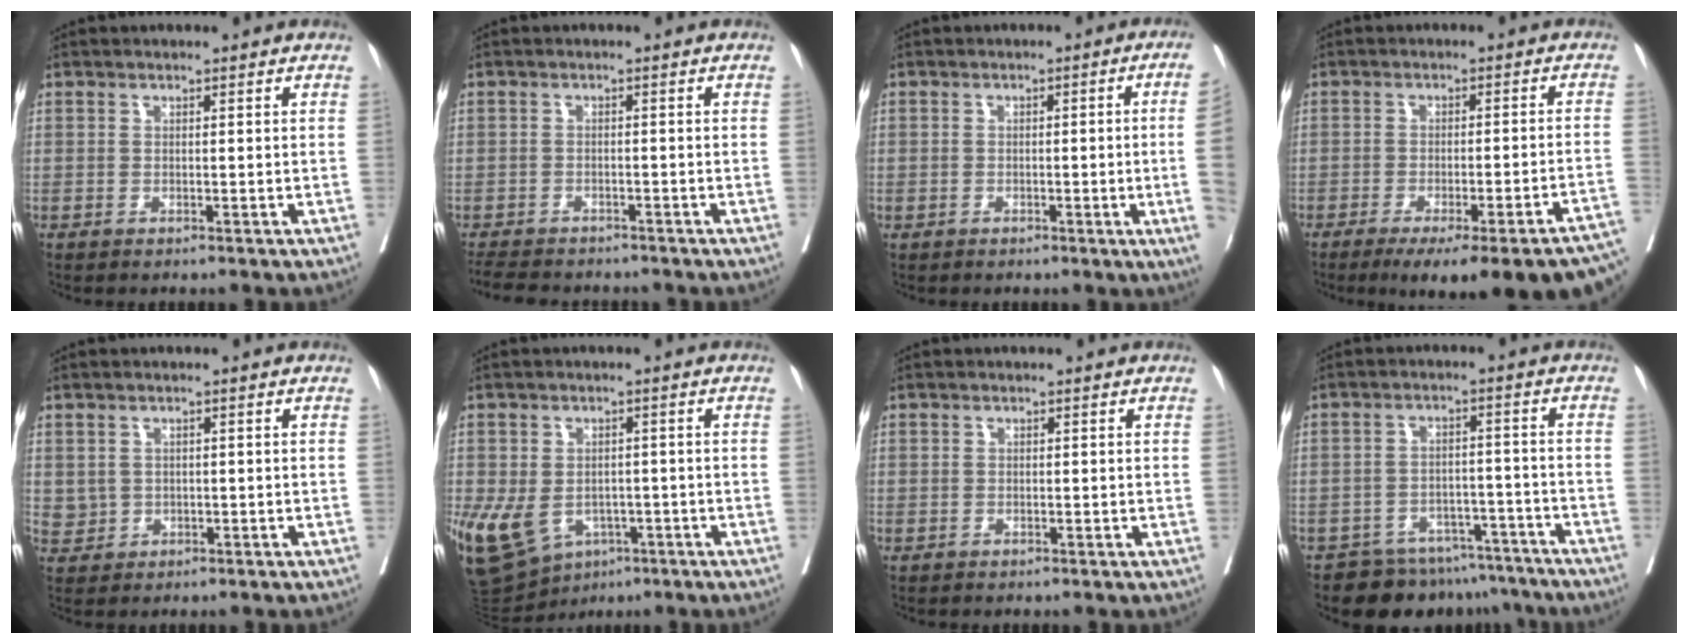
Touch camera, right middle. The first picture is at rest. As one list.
[{"total": 7.6, "force": [-6.6, 2.9, 2.5], "torque": [-0.040, -0.007, -0.094]}, {"total": 6.8, "force": [-0.8, -1.2, 6.6], "torque": [-0.076, -0.002, -0.008]}, {"total": 21.1, "force": [-17.0, 1.5, 12.4], "torque": [-0.096, -0.018, -0.210]}, {"total": 2.3, "force": [0.3, 2.3, 0.4], "torque": [-0.003, 0.000, 0.011]}, {"total": 13.0, "force": [-5.0, 9.5, 7.3], "torque": [-0.165, -0.003, -0.064]}, {"total": 0.0}, {"total": 10.7, "force": [-9.2, 5.3, 1.5], "torque": [0.001, 0.019, -0.112]}]